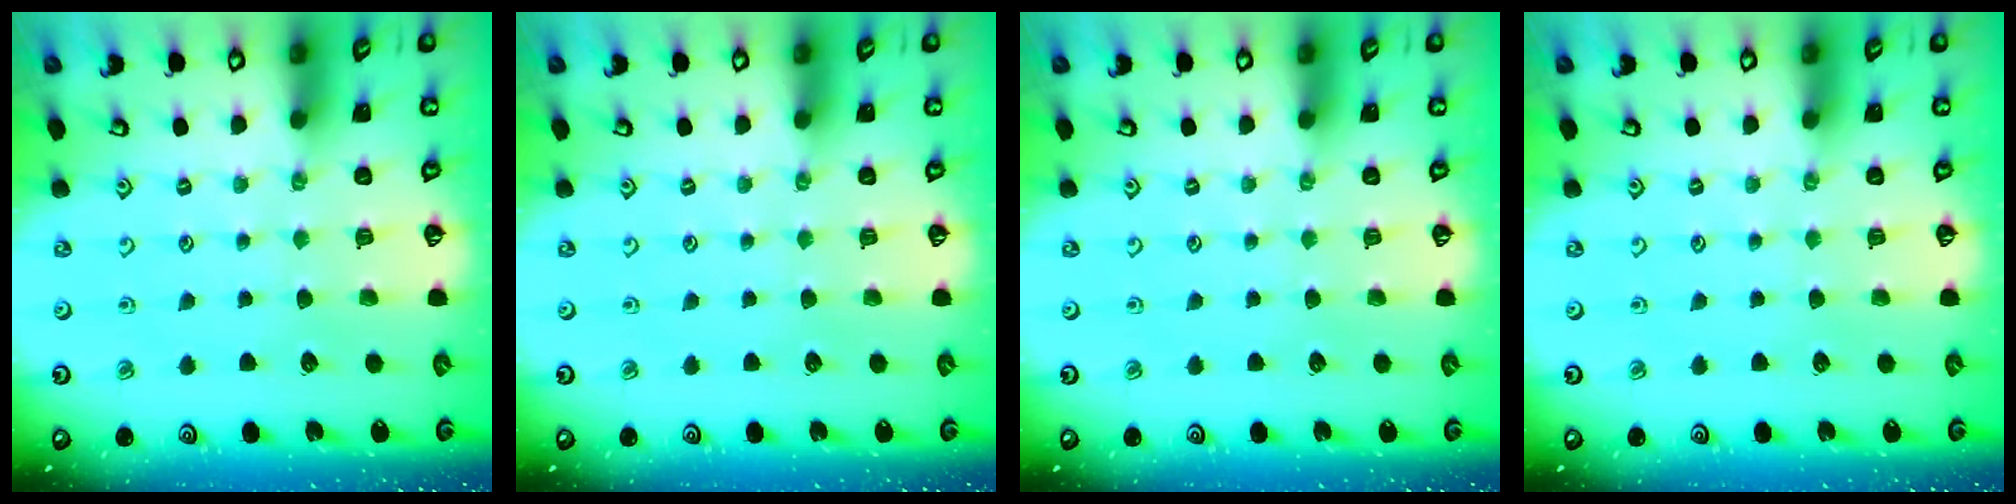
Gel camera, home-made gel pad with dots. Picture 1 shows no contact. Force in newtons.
{"total": 0.0}
{"total": 0.0}
{"total": 0.0}